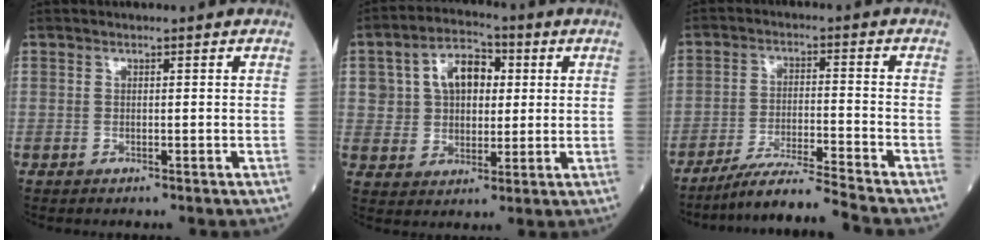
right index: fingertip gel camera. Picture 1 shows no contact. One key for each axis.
{"total": 9.0, "fx": 2.3, "fy": 6.3, "fz": 6.1, "tx": -0.109, "ty": 0.032, "tz": 0.045}
{"total": 9.2, "fx": -8.3, "fy": -2.2, "fz": 3.2, "tx": -0.051, "ty": -0.023, "tz": -0.153}